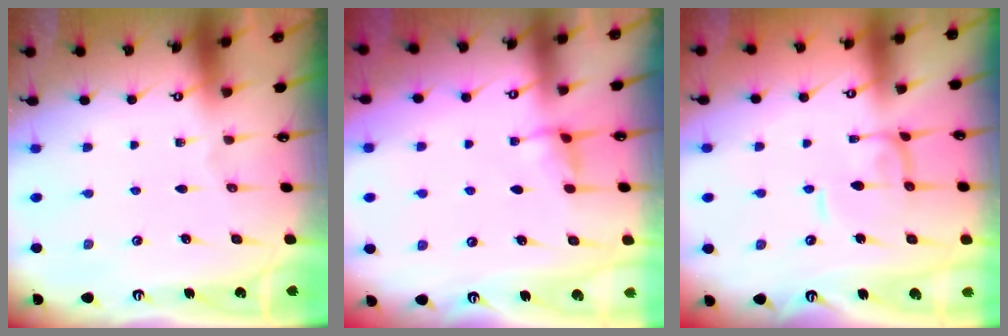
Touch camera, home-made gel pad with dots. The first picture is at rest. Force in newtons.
{"total": 2.9, "press": 2.9, "slide": 0.6}
{"total": 0.5, "press": 0.3, "slide": 0.4}